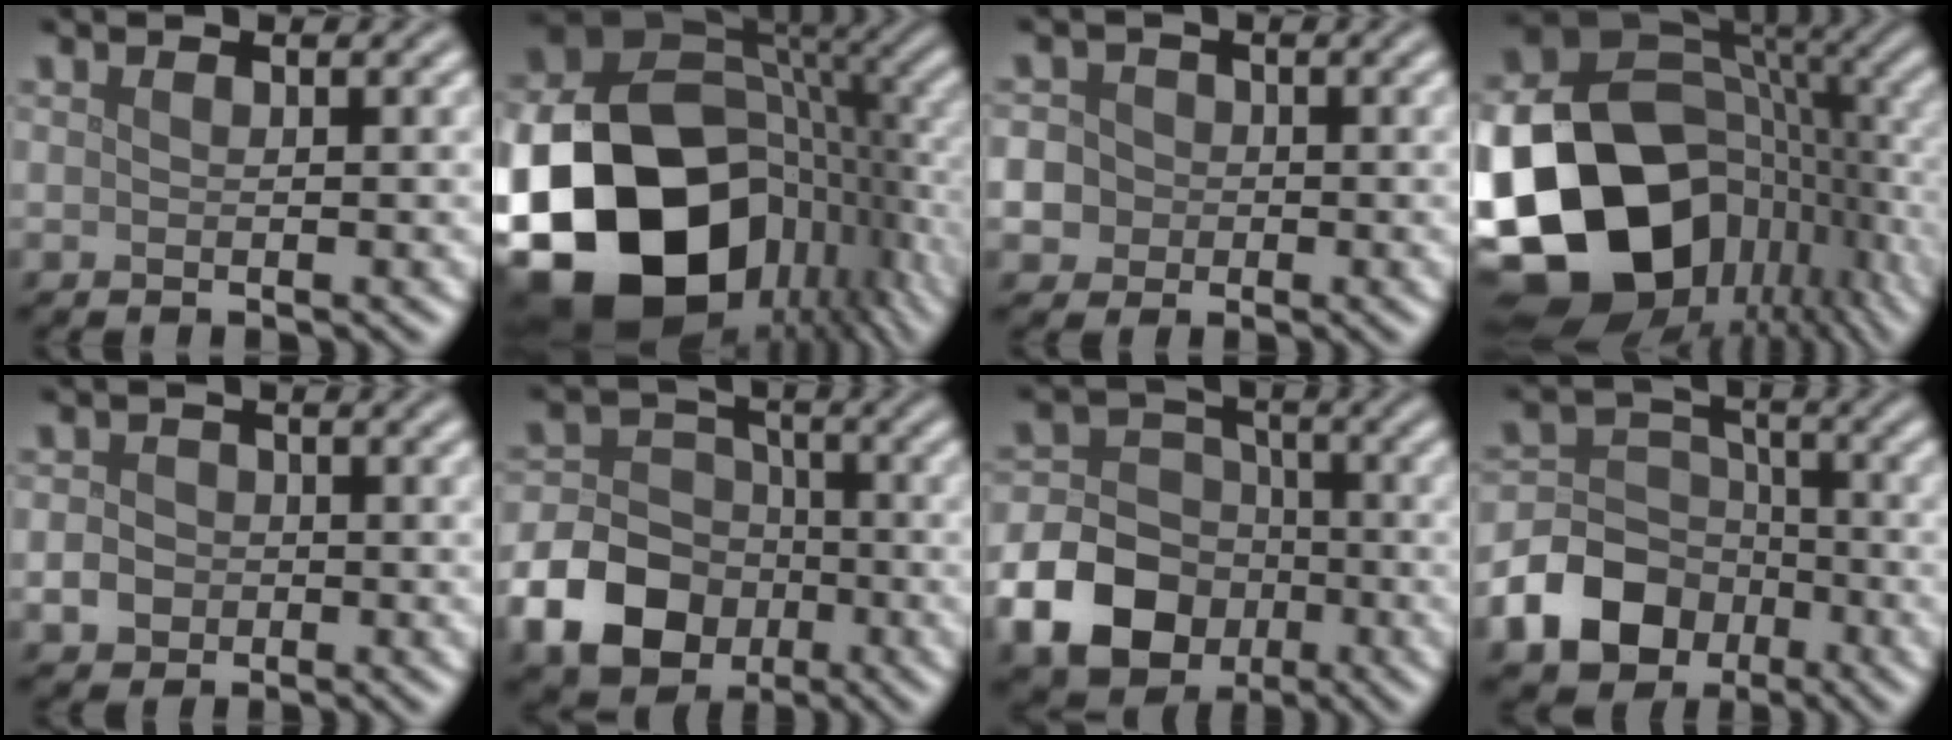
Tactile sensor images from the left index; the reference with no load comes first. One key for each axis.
{"total": 21.4, "fx": -6.5, "fy": 16.1, "fz": 12.5, "tx": -0.288, "ty": -0.050, "tz": -0.091}
{"total": 8.8, "fx": -2.0, "fy": 8.1, "fz": 2.7, "tx": -0.061, "ty": 0.005, "tz": -0.076}
{"total": 19.9, "fx": -5.4, "fy": 15.6, "fz": 11.2, "tx": -0.249, "ty": -0.032, "tz": -0.073}
{"total": 2.1, "fx": -0.5, "fy": 1.8, "fz": 0.8, "tx": -0.010, "ty": 0.000, "tz": -0.014}
{"total": 9.7, "fx": -4.0, "fy": 7.7, "fz": 4.2, "tx": -0.071, "ty": -0.014, "tz": -0.103}
{"total": 11.1, "fx": -4.4, "fy": 9.0, "fz": 4.6, "tx": -0.087, "ty": -0.028, "tz": -0.112}
{"total": 9.0, "fx": -4.3, "fy": 6.9, "fz": 3.7, "tx": -0.062, "ty": -0.006, "tz": -0.106}